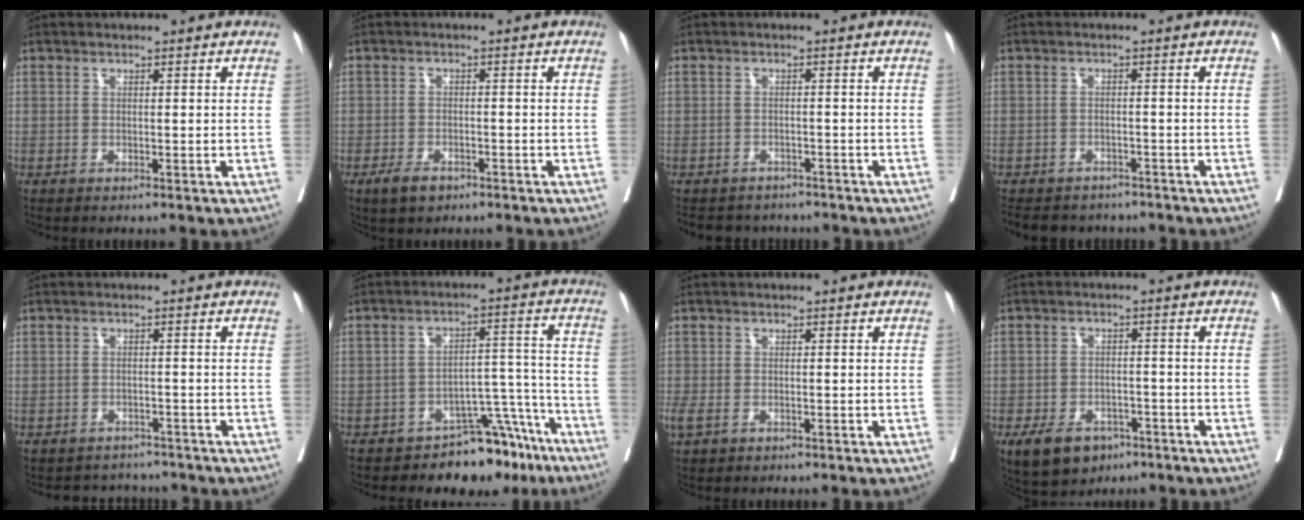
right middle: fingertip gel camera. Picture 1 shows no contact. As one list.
[{"total": 3.0, "force": [-2.0, 1.5, 1.7], "torque": [-0.034, -0.001, -0.028]}, {"total": 6.8, "force": [-6.2, 2.6, 0.8], "torque": [-0.011, 0.001, -0.079]}, {"total": 9.1, "force": [-8.0, 3.8, 2.0], "torque": [-0.035, 0.000, -0.102]}, {"total": 5.0, "force": [-4.7, 1.8, -0.2], "torque": [0.005, 0.009, -0.061]}, {"total": 10.3, "force": [-8.5, 4.3, 3.8], "torque": [-0.017, 0.061, -0.124]}, {"total": 1.9, "force": [-0.7, 1.1, 1.3], "torque": [-0.040, -0.005, -0.009]}, {"total": 7.5, "force": [-4.6, 4.7, 3.7], "torque": [-0.066, 0.002, -0.064]}]